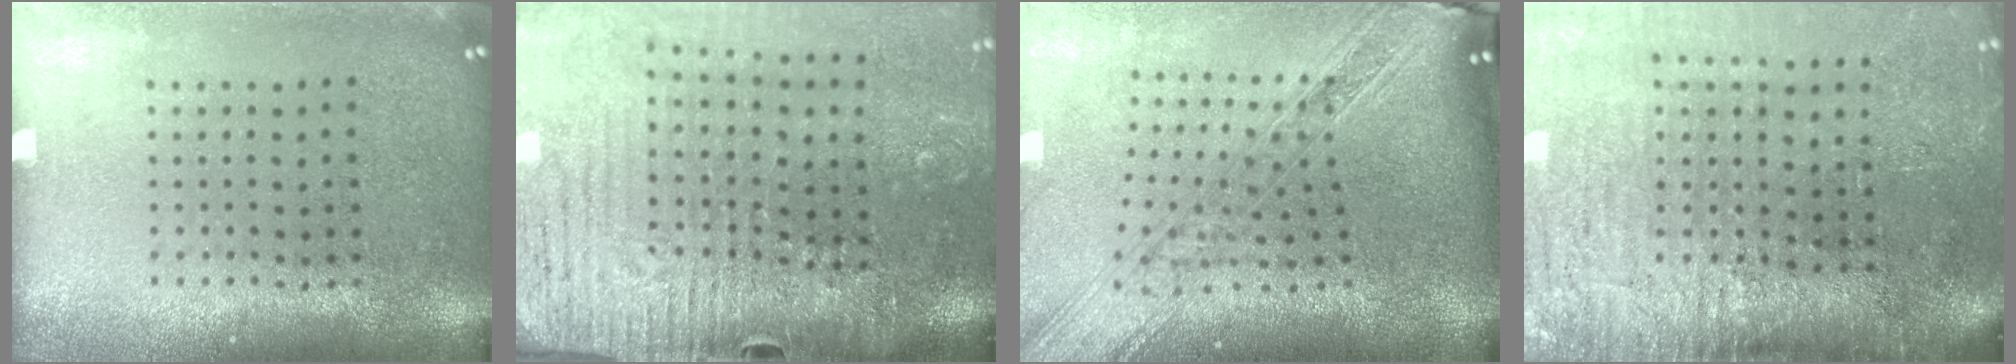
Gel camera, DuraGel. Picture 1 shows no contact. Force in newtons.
{"total": 4.1, "press": 3.8, "slide": 1.4}
{"total": 2.4, "press": 2.0, "slide": 1.3}
{"total": 4.3, "press": 3.6, "slide": 2.4}